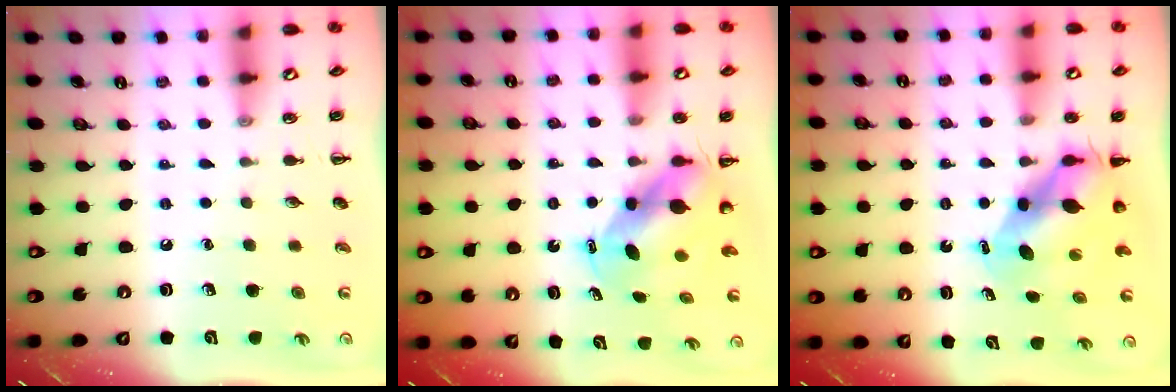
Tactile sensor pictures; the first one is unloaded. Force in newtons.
{"total": 5.8, "press": 5.7, "slide": 1.3}
{"total": 8.4, "press": 8.3, "slide": 1.3}